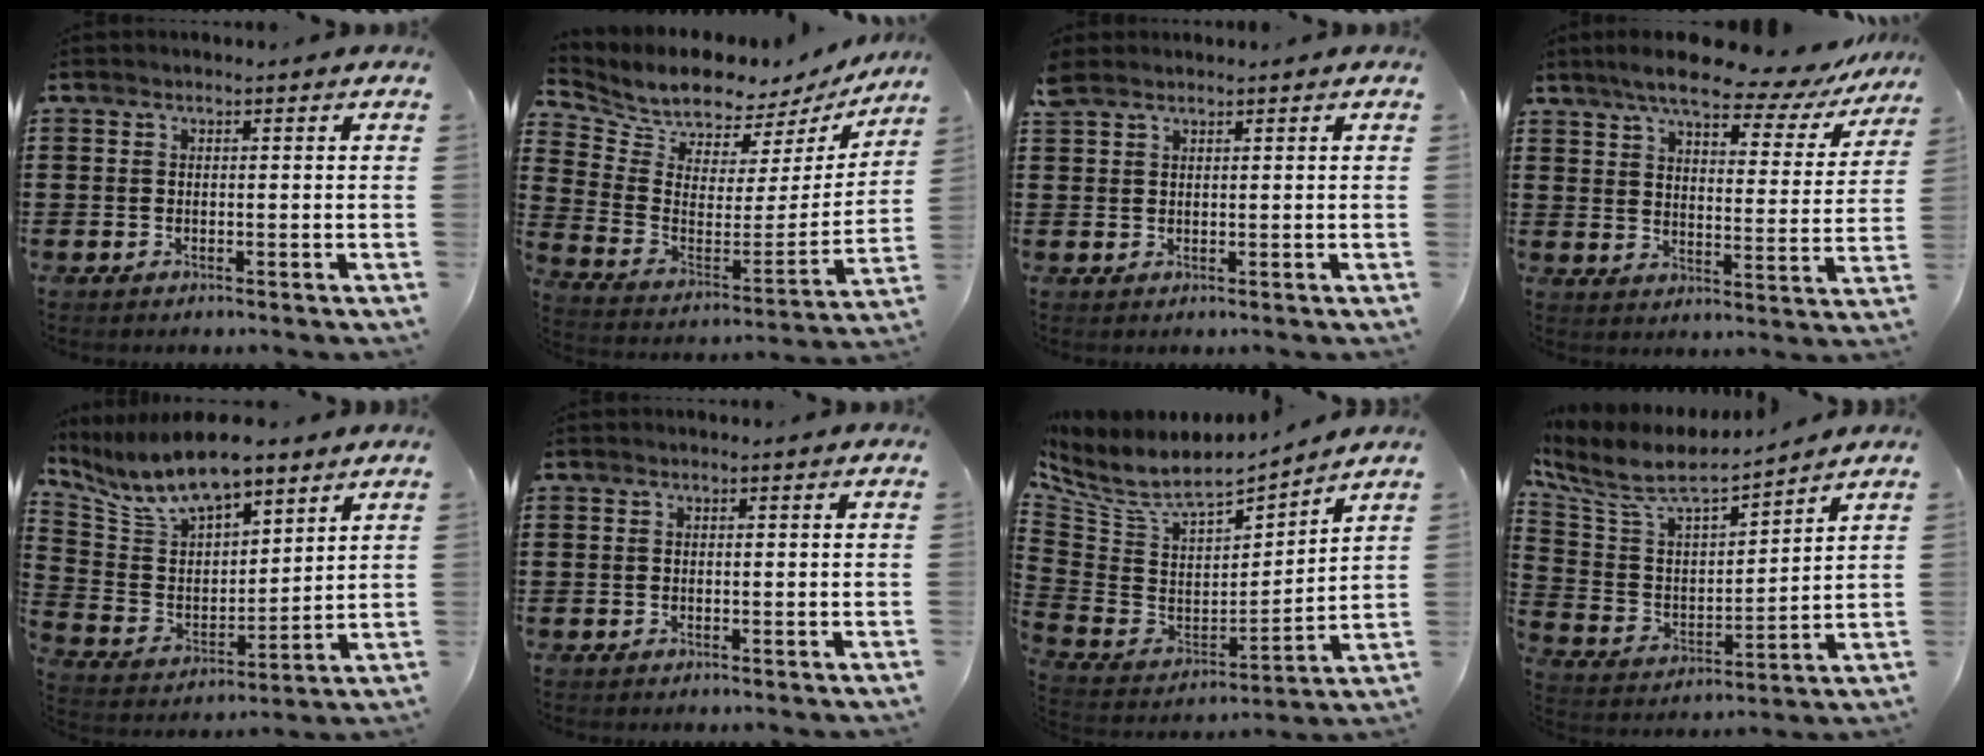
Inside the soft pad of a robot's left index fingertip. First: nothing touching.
{"total": 7.2, "force": [7.1, 1.1, 0.1], "torque": [-0.053, -0.069, 0.123]}
{"total": 1.9, "force": [1.6, 0.7, 0.8], "torque": [-0.019, 0.003, 0.031]}
{"total": 8.7, "force": [7.4, 1.2, 4.4], "torque": [-0.091, -0.042, 0.122]}
{"total": 10.8, "force": [8.9, 3.5, 4.9], "torque": [-0.133, -0.032, 0.162]}
{"total": 0.0}
{"total": 6.8, "force": [5.5, 2.1, 3.5], "torque": [-0.097, -0.044, 0.090]}
{"total": 7.8, "force": [6.5, 2.1, 3.7], "torque": [-0.105, -0.040, 0.108]}